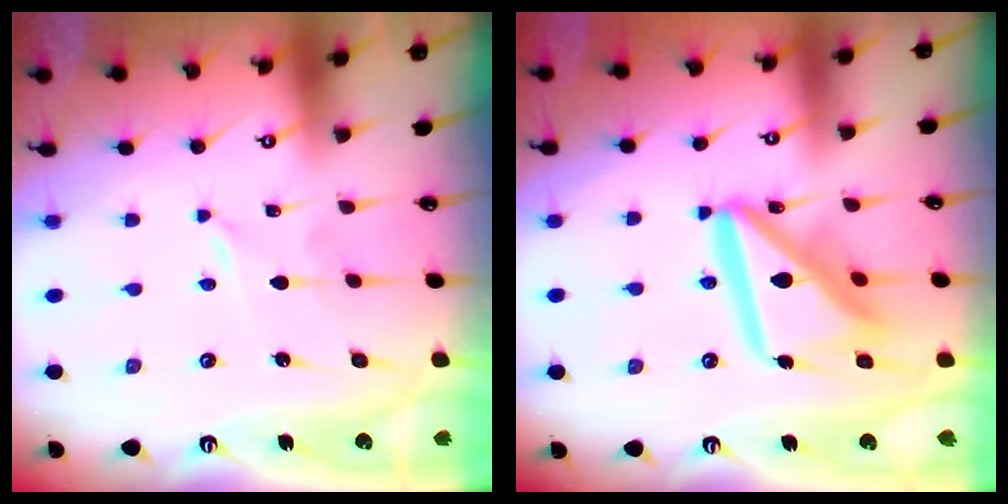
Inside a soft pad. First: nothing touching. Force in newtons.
{"total": 17.9, "press": 17.8, "slide": 2.2}